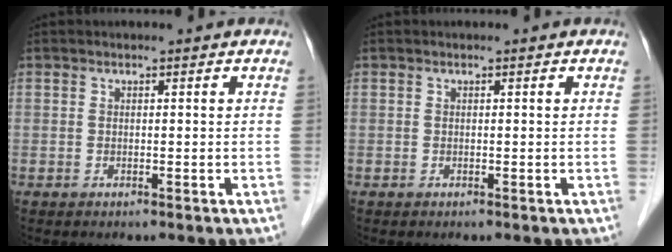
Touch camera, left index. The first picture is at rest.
{"total": 0.0}